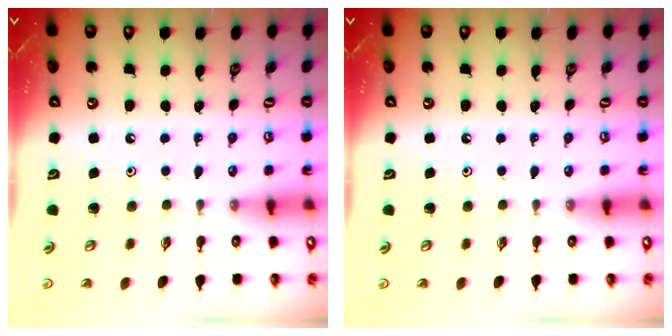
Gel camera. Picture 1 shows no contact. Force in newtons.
{"total": 0.0}